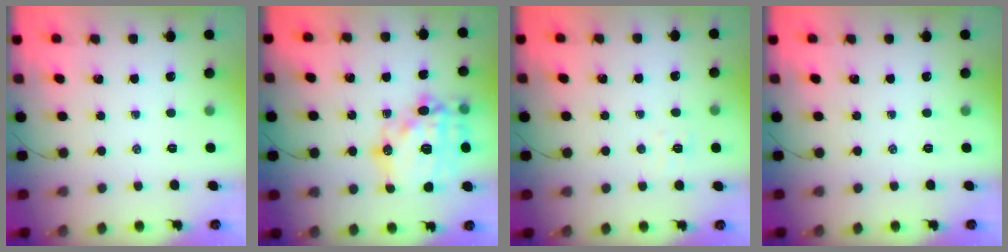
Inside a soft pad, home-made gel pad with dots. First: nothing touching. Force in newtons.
{"total": 21.8, "press": 21.5, "slide": 3.4}
{"total": 4.7, "press": 4.6, "slide": 1.2}
{"total": 0.0}